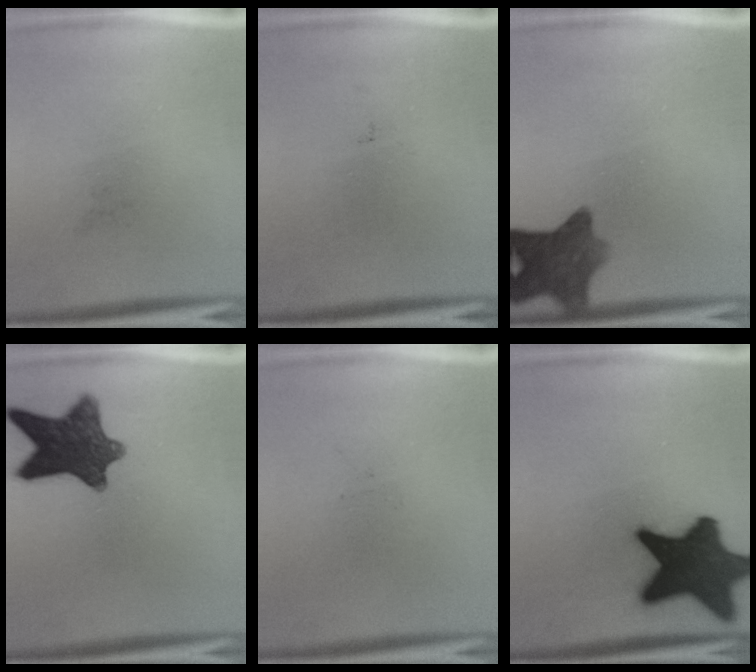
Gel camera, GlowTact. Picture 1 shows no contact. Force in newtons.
{"total": 0.0}
{"total": 8.5}
{"total": 12.1}
{"total": 0.0}
{"total": 19.7}